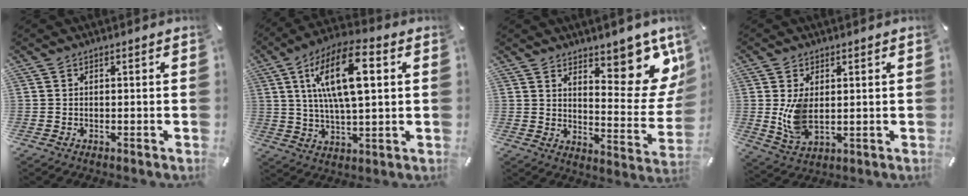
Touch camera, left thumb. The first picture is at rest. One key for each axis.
{"total": 16.2, "fx": 5.1, "fy": 6.1, "fz": 14.1, "tx": -0.280, "ty": 0.000, "tz": 0.080}
{"total": 13.4, "fx": 9.3, "fy": 5.5, "fz": 7.9, "tx": -0.075, "ty": -0.096, "tz": 0.161}
{"total": 7.8, "fx": 0.9, "fy": 4.5, "fz": 6.3, "tx": -0.125, "ty": -0.010, "tz": 0.014}